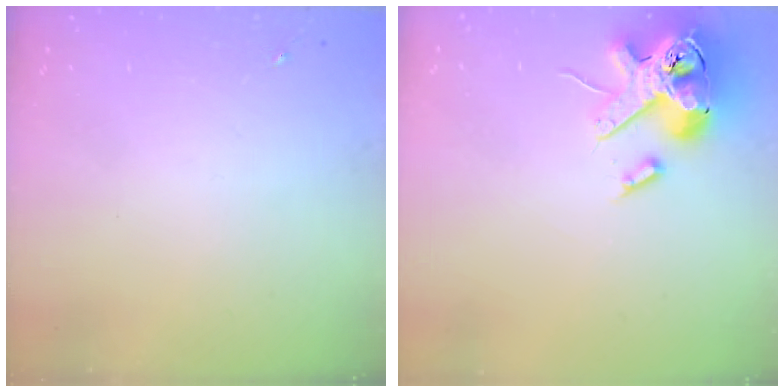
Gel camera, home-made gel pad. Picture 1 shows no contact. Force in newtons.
{"total": 15.9, "press": 15.7, "slide": 2.7}